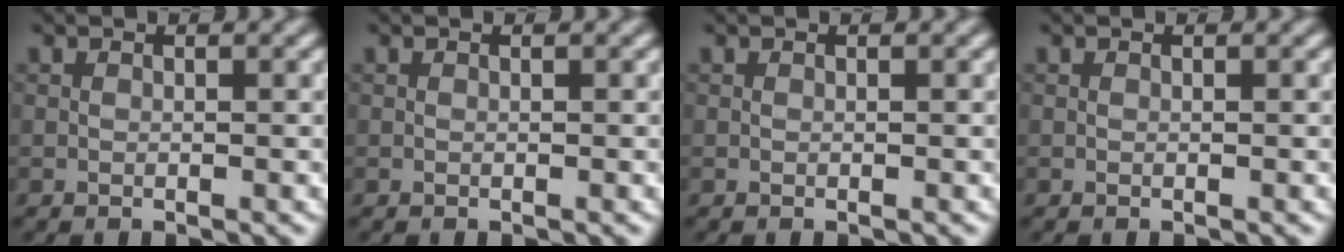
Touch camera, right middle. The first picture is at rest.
{"total": 0.0}
{"total": 0.0}
{"total": 0.0}